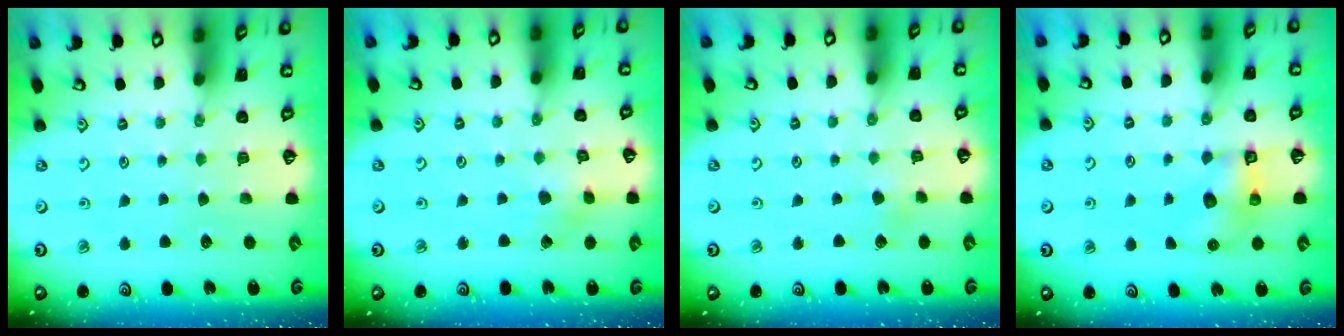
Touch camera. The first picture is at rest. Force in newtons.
{"total": 2.6, "press": 2.6, "slide": 0.5}
{"total": 1.8, "press": 1.7, "slide": 0.4}
{"total": 6.6, "press": 6.6, "slide": 0.2}